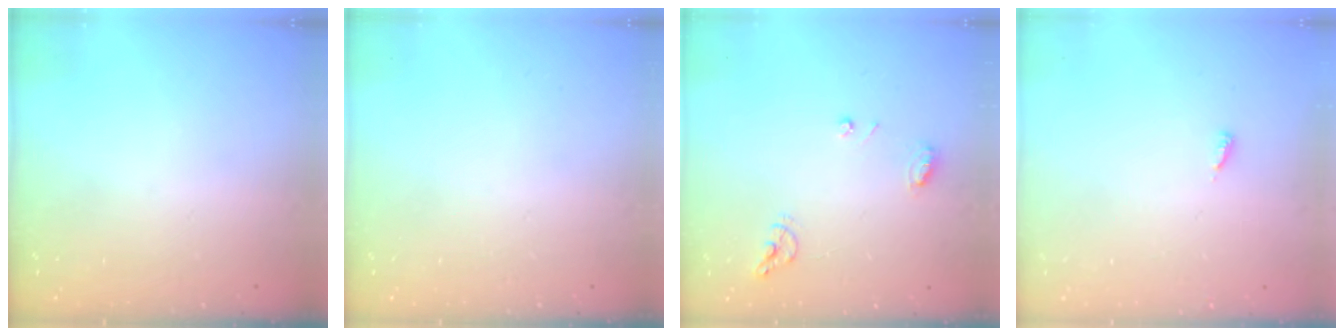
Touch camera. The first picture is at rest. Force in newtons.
{"total": 0.0}
{"total": 7.5, "press": 7.4, "slide": 0.9}
{"total": 2.9, "press": 2.9, "slide": 0.2}